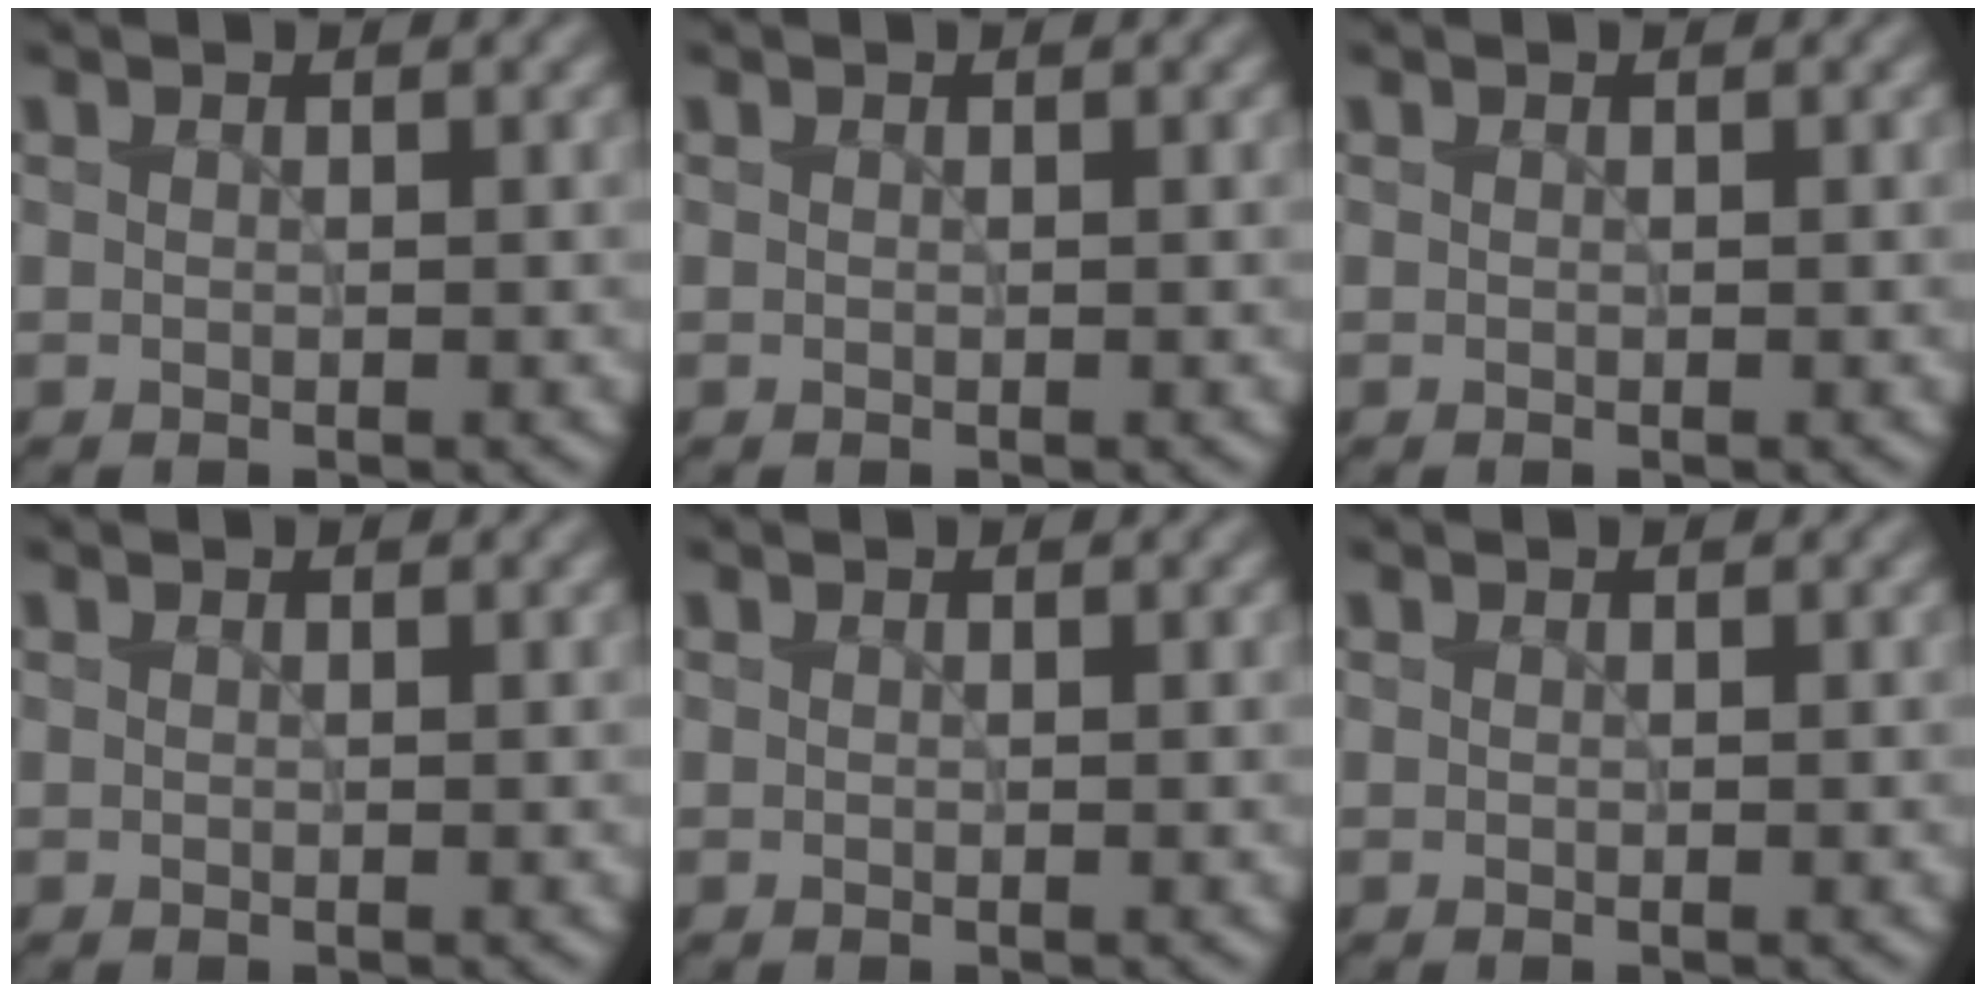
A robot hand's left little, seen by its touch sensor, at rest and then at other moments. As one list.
[{"total": 0.0}, {"total": 0.0}, {"total": 0.0}, {"total": 0.0}, {"total": 0.0}]